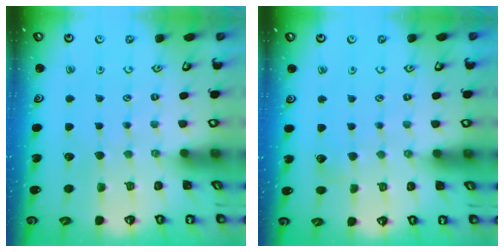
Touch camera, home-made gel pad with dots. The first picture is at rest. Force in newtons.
{"total": 1.8, "press": 1.8, "slide": 0.2}